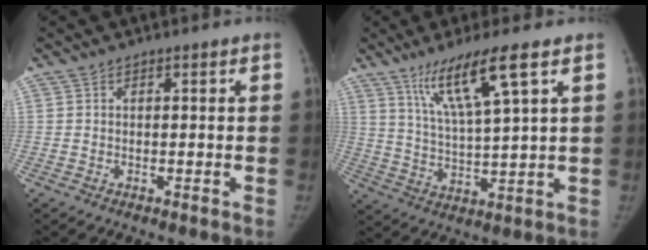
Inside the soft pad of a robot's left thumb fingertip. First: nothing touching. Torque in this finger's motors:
{"motor_torque": [0.26, -0.16, 1.13, -0.80, 0.08]}